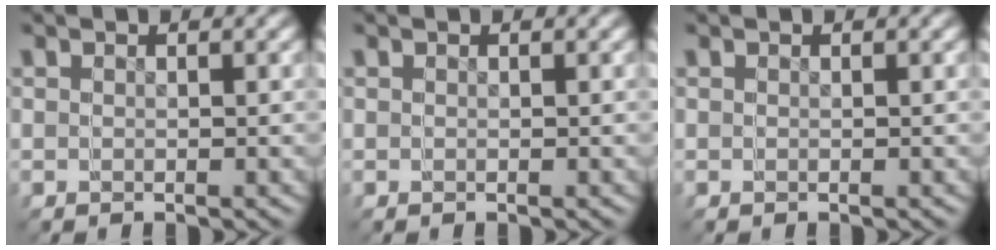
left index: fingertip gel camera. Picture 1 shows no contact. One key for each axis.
{"total": 0.0}
{"total": 0.0}